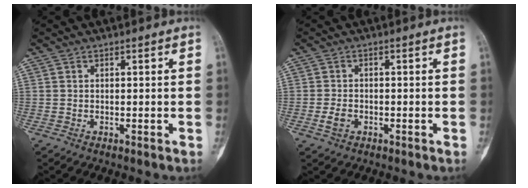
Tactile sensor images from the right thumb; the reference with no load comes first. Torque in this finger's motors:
{"motor_torque": [-0.46, -0.02, 0.25, 0.05, -0.03]}